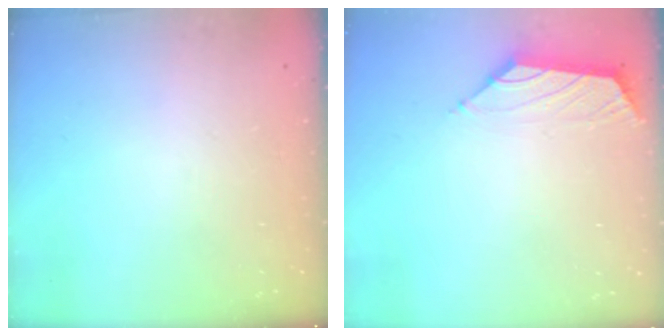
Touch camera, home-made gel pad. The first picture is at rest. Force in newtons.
{"total": 1.6, "press": 1.5, "slide": 0.6}